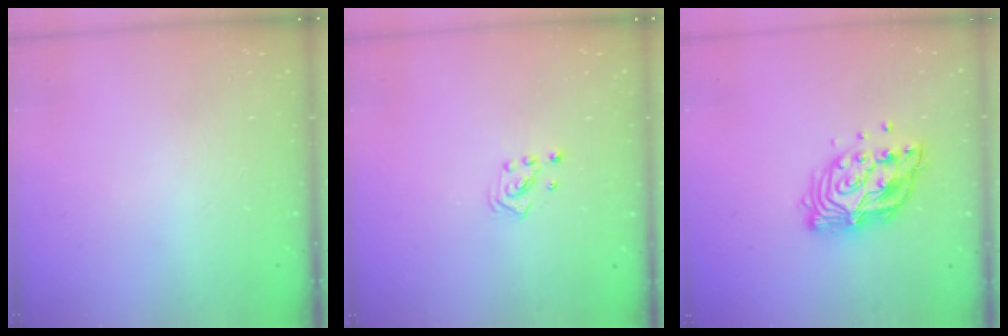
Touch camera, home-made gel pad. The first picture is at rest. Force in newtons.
{"total": 2.6, "press": 2.6, "slide": 0.3}
{"total": 12.7, "press": 12.6, "slide": 1.0}